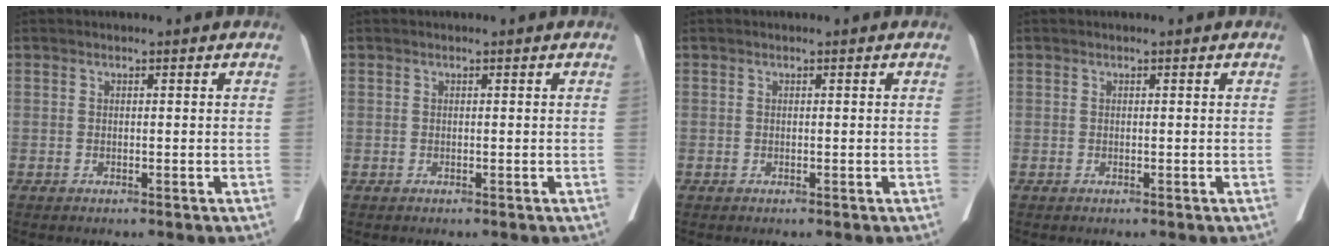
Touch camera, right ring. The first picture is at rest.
{"total": 0.0}
{"total": 0.0}
{"total": 0.0}